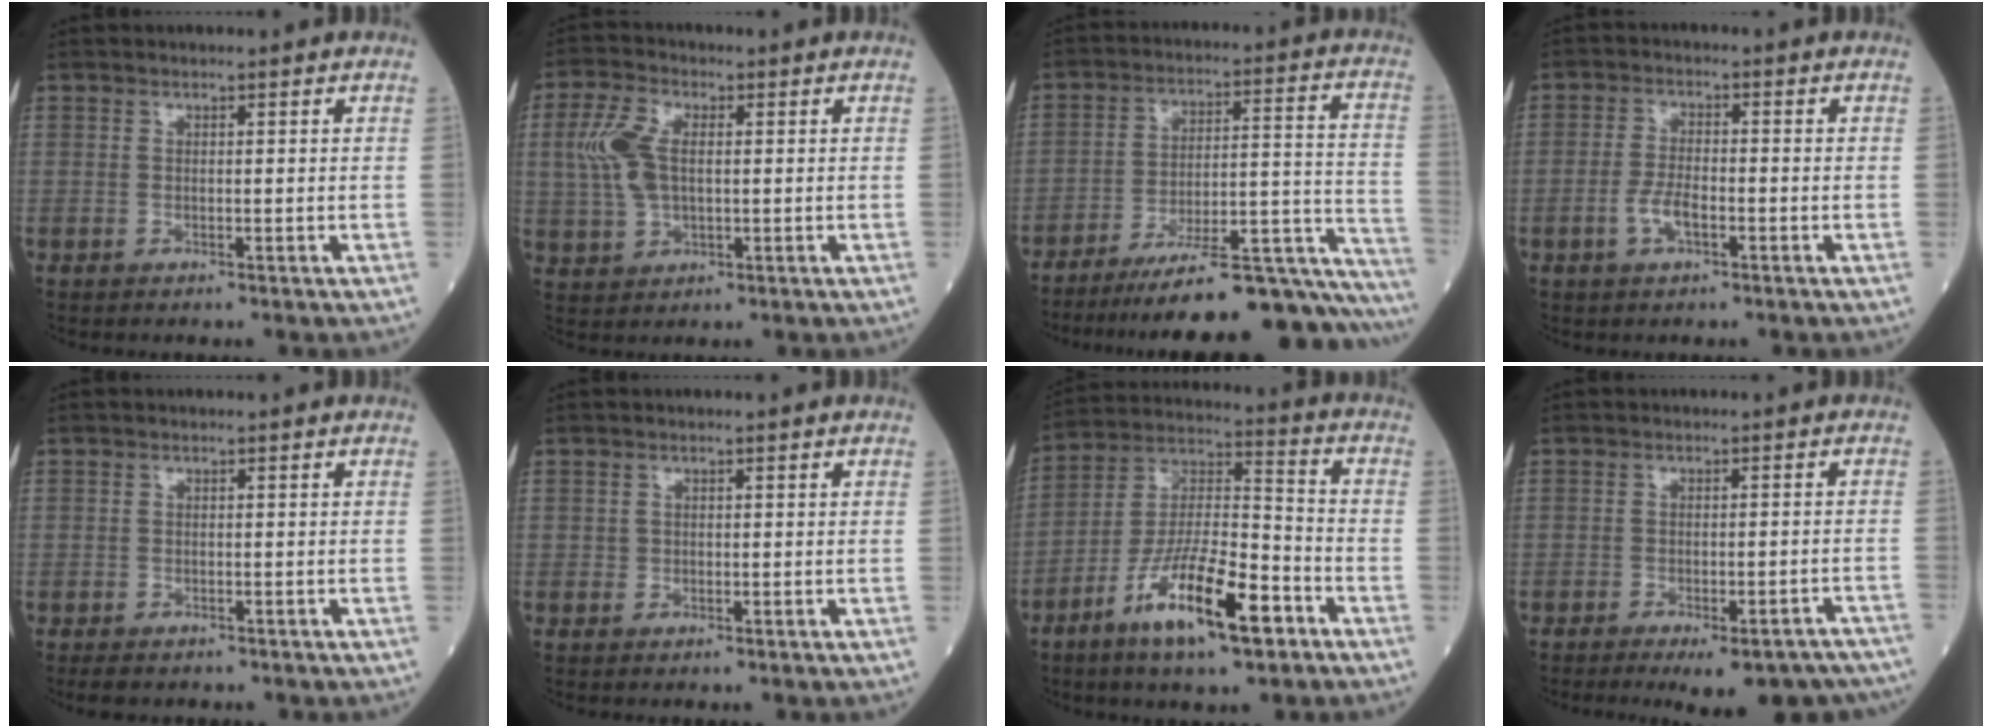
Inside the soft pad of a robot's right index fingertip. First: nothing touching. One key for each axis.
{"total": 7.3, "fx": 0.9, "fy": 3.8, "fz": 6.2, "tx": -0.157, "ty": 0.012, "tz": 0.019}
{"total": 27.1, "fx": -24.5, "fy": 1.1, "fz": 11.6, "tx": -0.077, "ty": 0.021, "tz": -0.341}
{"total": 4.1, "fx": -1.6, "fy": 1.4, "fz": 3.5, "tx": -0.073, "ty": 0.002, "tz": -0.032}
{"total": 2.7, "fx": -2.1, "fy": 1.3, "fz": 1.0, "tx": -0.015, "ty": -0.002, "tz": -0.027}
{"total": 0.5, "fx": 0.0, "fy": 0.5, "fz": 0.1, "tx": -0.001, "ty": 0.003, "tz": 0.001}
{"total": 15.8, "fx": -8.2, "fy": 3.6, "fz": 13.0, "tx": -0.244, "ty": -0.004, "tz": -0.143}
{"total": 12.7, "fx": -11.1, "fy": 2.6, "fz": 5.8, "tx": -0.038, "ty": 0.010, "tz": -0.128}